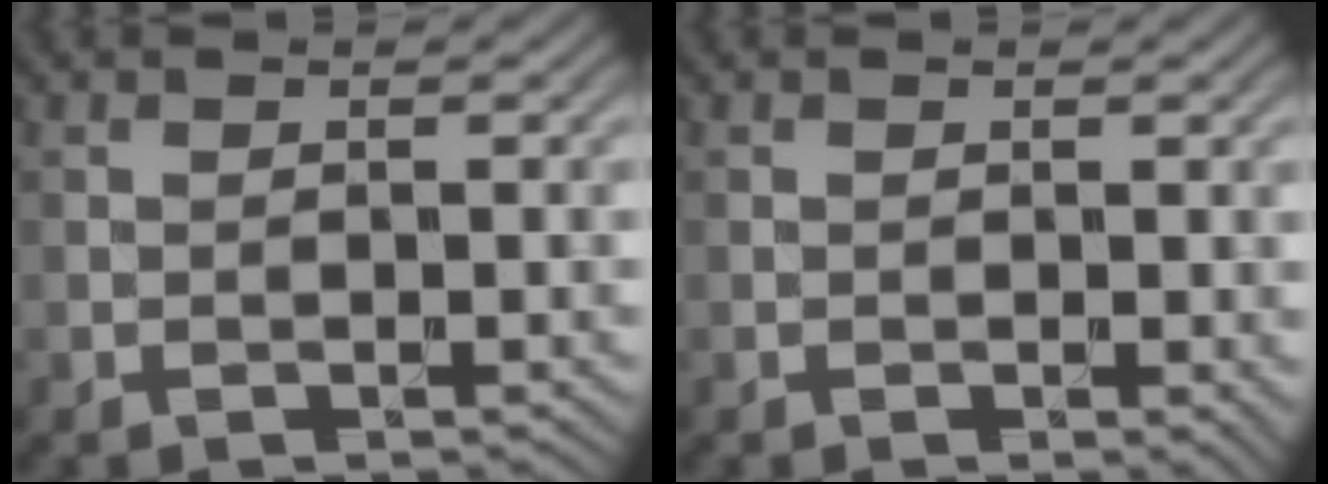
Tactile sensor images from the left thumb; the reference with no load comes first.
{"total": 1.2, "force": [0.0, 0.6, 1.0], "torque": [-0.011, -0.005, 0.001]}